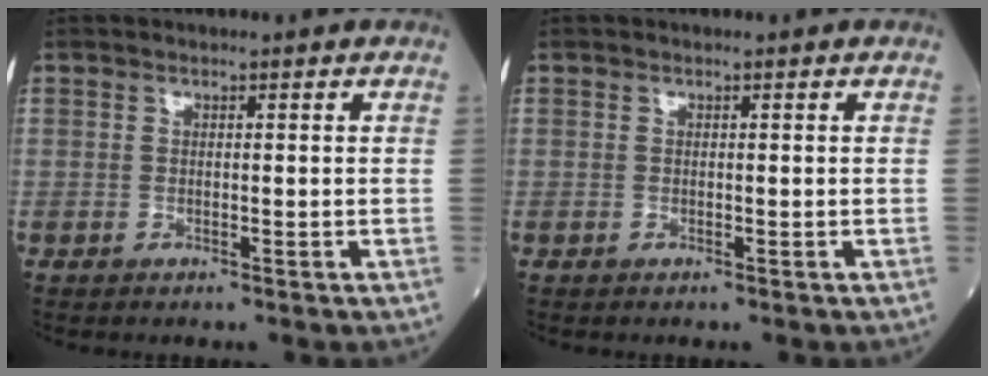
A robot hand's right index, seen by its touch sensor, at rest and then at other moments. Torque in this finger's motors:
{"motor_torque": [-0.01, 0.01, -0.02, -0.01]}